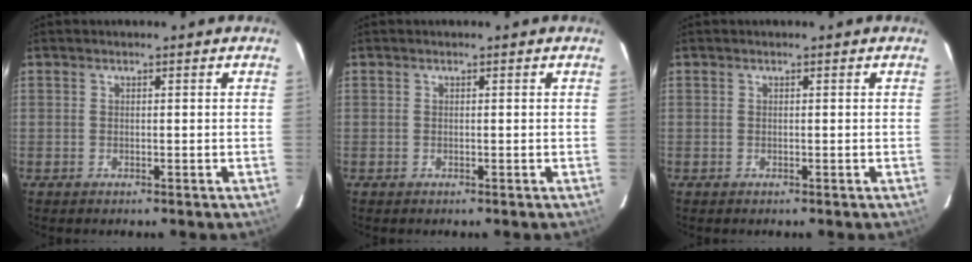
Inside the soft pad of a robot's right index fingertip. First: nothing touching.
{"total": 0.0}
{"total": 0.0}